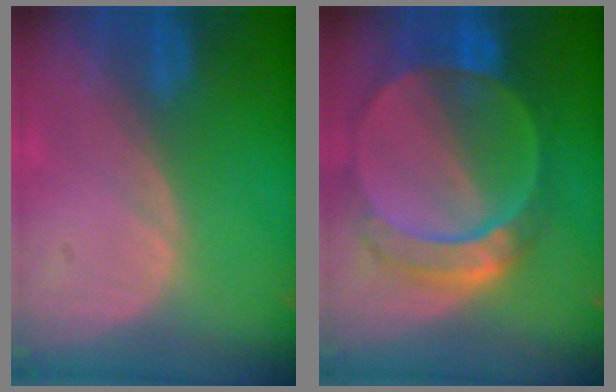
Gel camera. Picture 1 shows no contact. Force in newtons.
{"total": 9.8, "press": 8.4, "slide": 5.0}